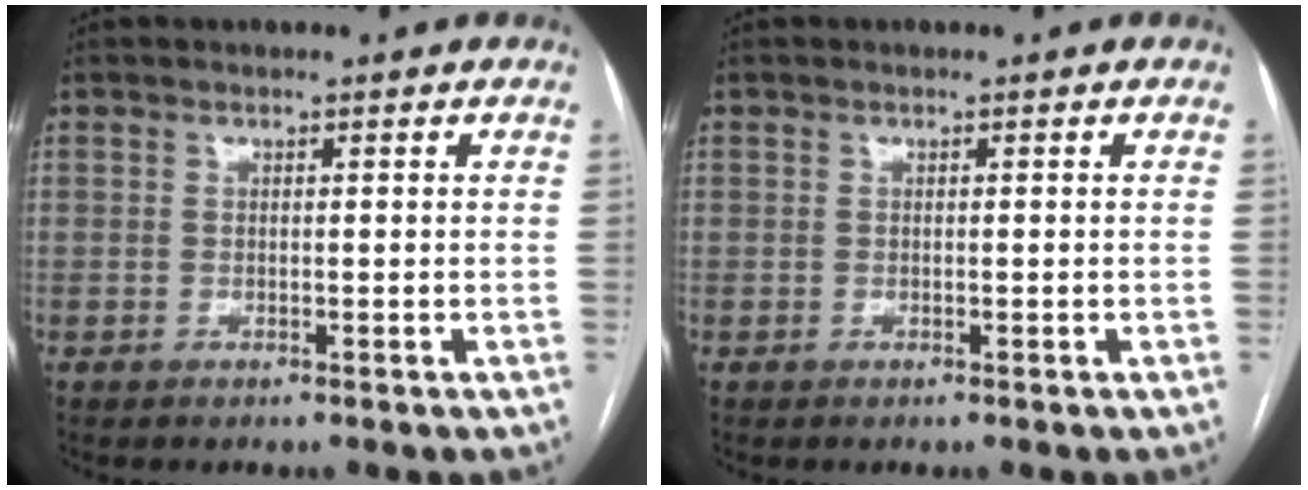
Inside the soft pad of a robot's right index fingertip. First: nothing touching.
{"total": 0.0}